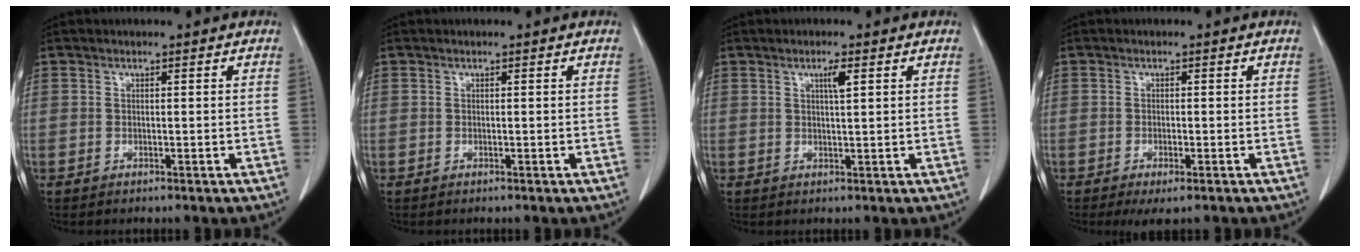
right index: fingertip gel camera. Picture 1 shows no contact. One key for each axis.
{"total": 0.0}
{"total": 2.1, "fx": 0.9, "fy": 0.1, "fz": 1.9, "tx": -0.035, "ty": -0.002, "tz": 0.015}
{"total": 3.1, "fx": -1.9, "fy": 0.8, "fz": 2.3, "tx": -0.037, "ty": -0.006, "tz": -0.026}